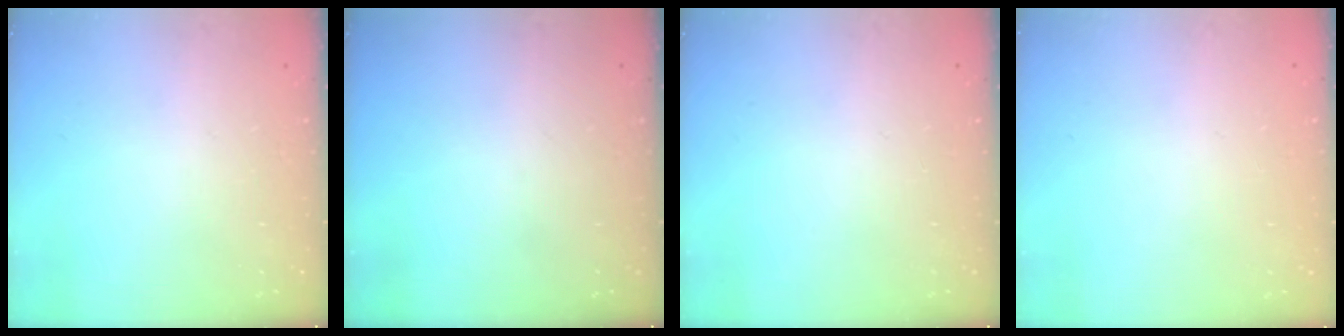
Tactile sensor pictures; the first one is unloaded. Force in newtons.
{"total": 0.0}
{"total": 0.0}
{"total": 0.0}